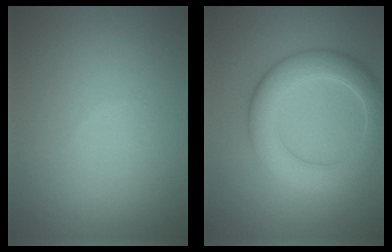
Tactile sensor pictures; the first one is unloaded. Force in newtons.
{"total": 5.7, "press": 5.6, "slide": 0.6}